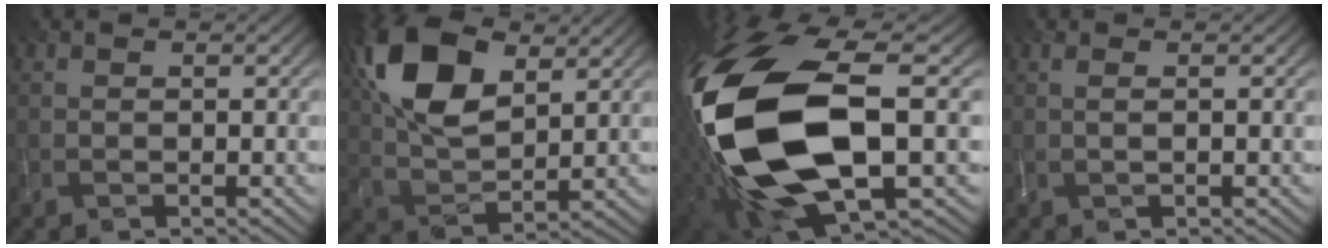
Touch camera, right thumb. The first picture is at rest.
{"total": 13.5, "force": [5.6, 7.1, 10.0], "torque": [-0.235, 0.021, 0.110]}
{"total": 19.7, "force": [-1.4, 10.2, 16.8], "torque": [-0.400, -0.043, -0.012]}
{"total": 0.9, "force": [0.1, 0.1, 0.9], "torque": [-0.023, 0.003, 0.001]}